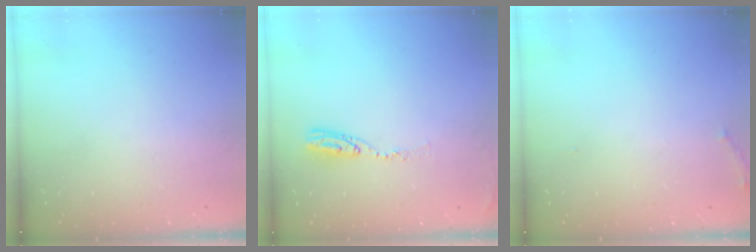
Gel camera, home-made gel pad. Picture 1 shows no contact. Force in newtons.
{"total": 6.8, "press": 6.8, "slide": 0.6}
{"total": 5.2, "press": 4.9, "slide": 1.8}